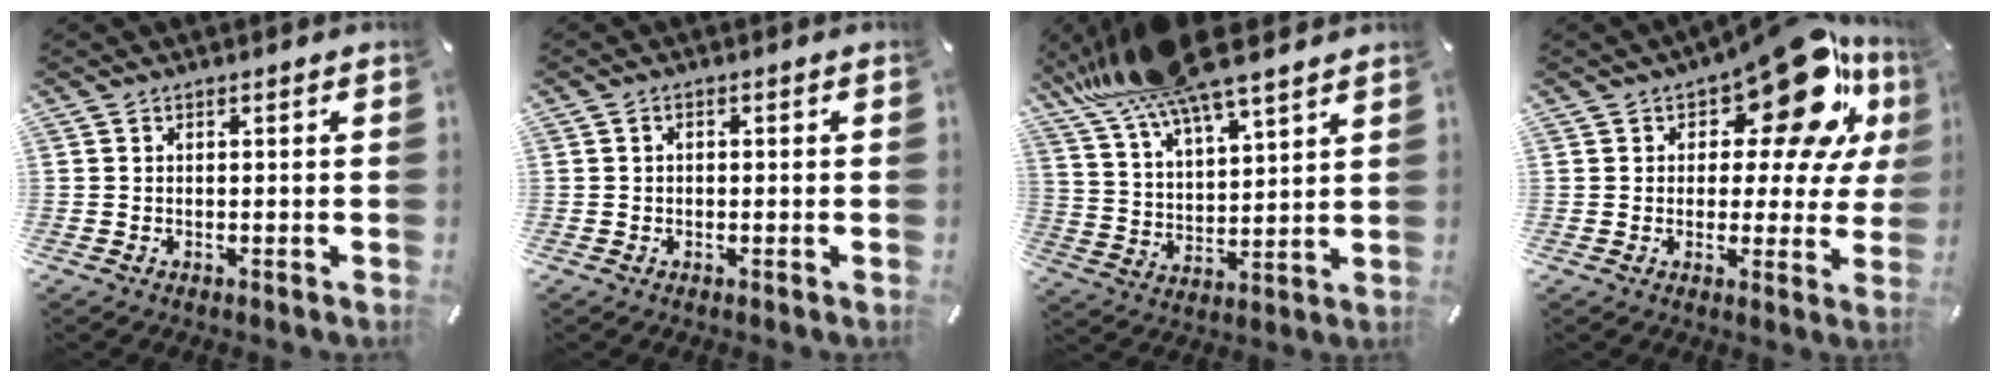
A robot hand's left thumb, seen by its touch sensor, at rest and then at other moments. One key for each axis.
{"total": 1.1, "fx": 0.0, "fy": 0.8, "fz": 0.7, "tx": -0.014, "ty": 0.006, "tz": -0.002}
{"total": 15.6, "fx": 13.4, "fy": 2.9, "fz": 7.5, "tx": -0.169, "ty": -0.077, "tz": 0.237}
{"total": 19.8, "fx": 11.0, "fy": 8.9, "fz": 13.8, "tx": -0.192, "ty": -0.071, "tz": 0.182}